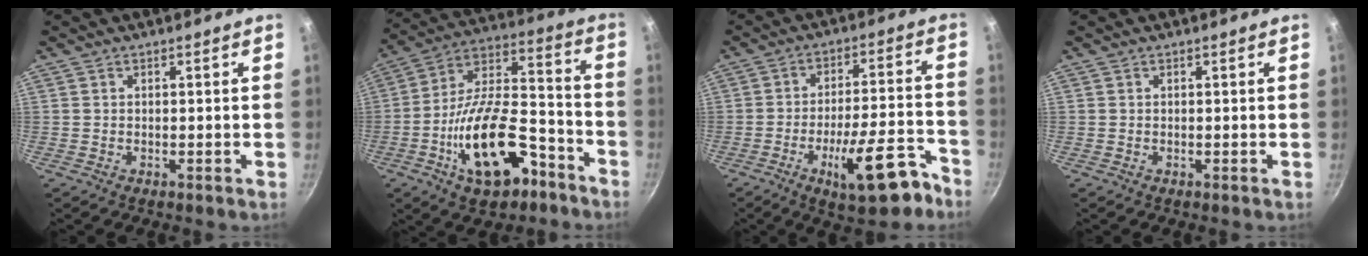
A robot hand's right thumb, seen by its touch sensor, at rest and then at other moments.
{"total": 21.2, "force": [-9.6, 10.3, 15.8], "torque": [-0.238, 0.070, -0.156]}
{"total": 14.9, "force": [-8.4, 4.7, 11.4], "torque": [-0.142, 0.057, -0.116]}
{"total": 0.0}